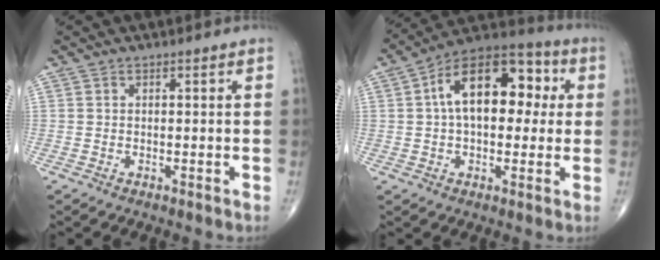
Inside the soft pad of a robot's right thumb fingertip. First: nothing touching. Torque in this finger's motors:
{"motor_torque": [0.68, 3.81, 1.81, 0.45, 0.39]}